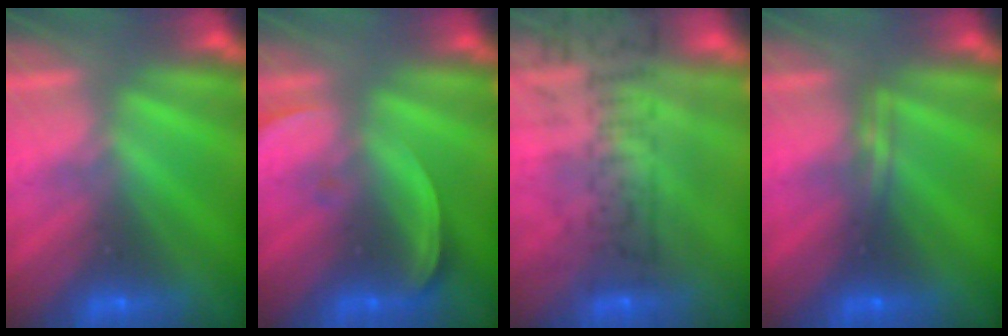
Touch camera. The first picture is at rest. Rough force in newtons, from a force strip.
{"total": 2.6}
{"total": 7.9}
{"total": 2.2}